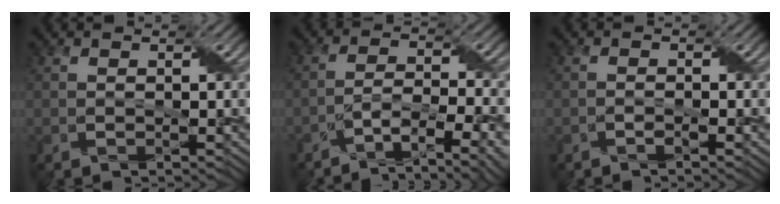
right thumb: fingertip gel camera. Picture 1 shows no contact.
{"total": 8.0, "force": [-5.3, 1.8, 5.7], "torque": [-0.097, 0.003, -0.089]}
{"total": 1.3, "force": [-0.8, 0.3, 1.0], "torque": [-0.019, 0.002, -0.014]}